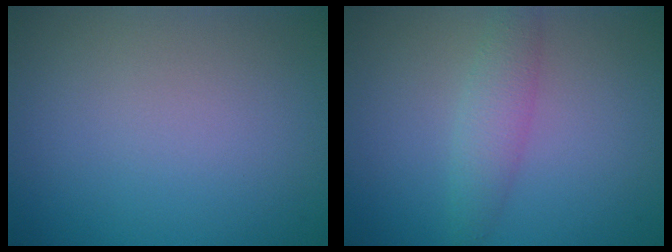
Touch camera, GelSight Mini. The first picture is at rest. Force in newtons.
{"total": 2.5, "press": 2.5, "slide": 0.1}